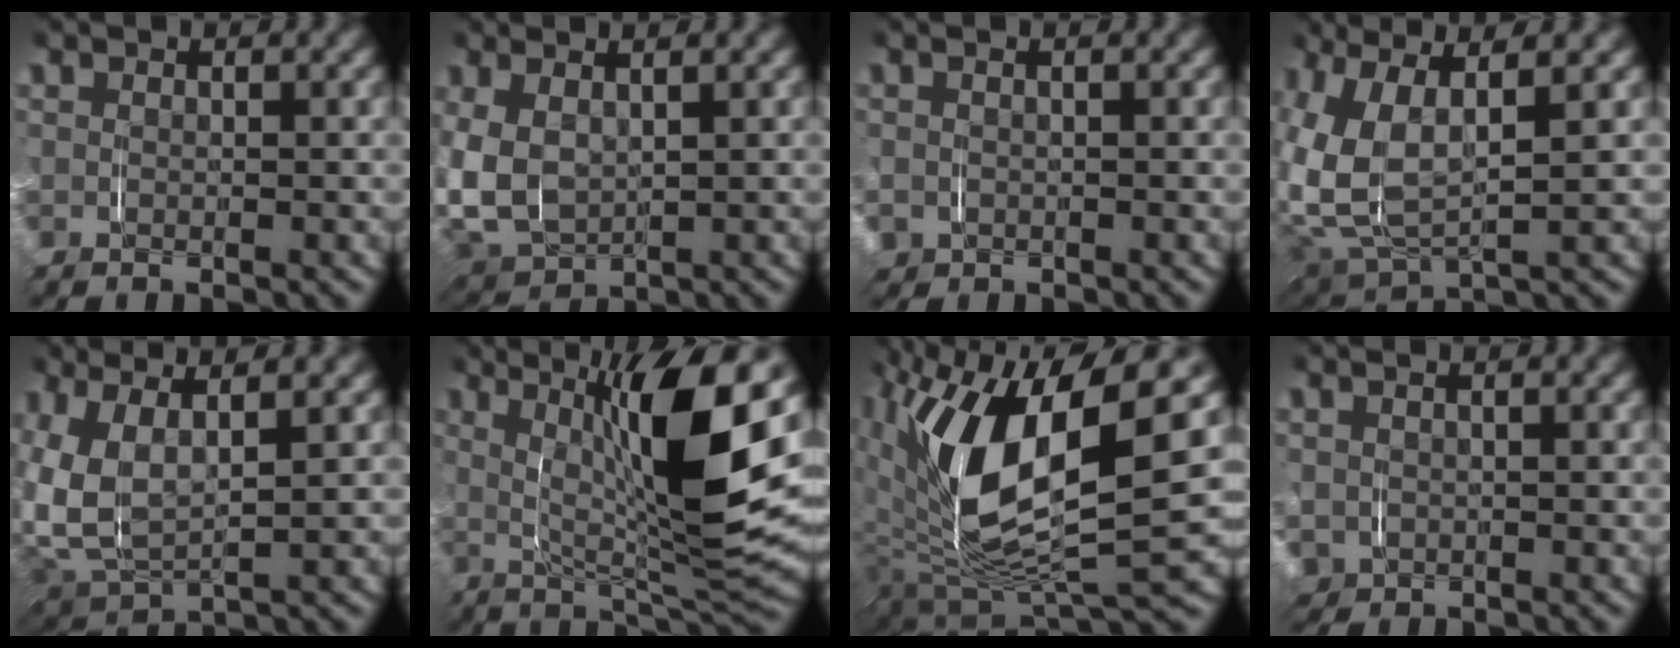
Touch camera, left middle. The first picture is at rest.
{"total": 9.4, "force": [-0.8, 8.1, 4.7], "torque": [-0.170, -0.038, -0.007]}
{"total": 1.6, "force": [-0.8, 1.4, 0.3], "torque": [-0.021, -0.012, -0.011]}
{"total": 9.9, "force": [0.5, 7.2, 6.8], "torque": [-0.194, -0.020, 0.012]}
{"total": 8.9, "force": [0.8, 6.6, 5.9], "torque": [-0.177, -0.017, 0.014]}
{"total": 12.0, "force": [2.2, 3.2, 11.4], "torque": [-0.161, 0.005, 0.029]}
{"total": 15.0, "force": [1.0, 7.1, 13.2], "torque": [-0.248, -0.015, 0.023]}
{"total": 2.7, "force": [-1.0, 2.3, 0.8], "torque": [-0.036, -0.021, -0.012]}